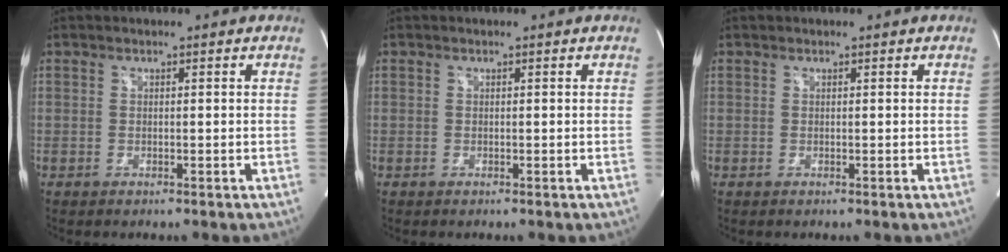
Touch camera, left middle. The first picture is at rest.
{"total": 0.0}
{"total": 0.0}